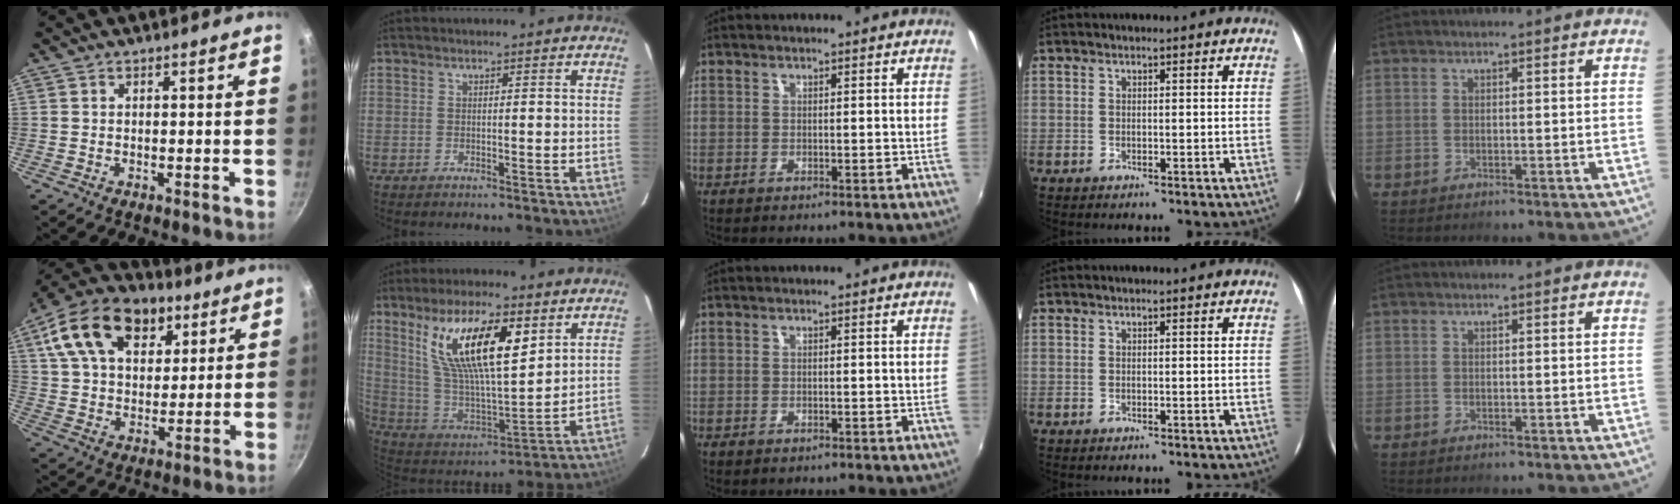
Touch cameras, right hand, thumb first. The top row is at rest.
{"thumb": {"total": 20.7, "force": [9.8, 13.1, 12.7], "torque": [-0.201, -0.007, 0.160]}, "index": {"total": 18.8, "force": [9.0, 5.9, 15.4], "torque": [-0.278, 0.002, 0.176]}, "middle": {"total": 0.7, "force": [-0.6, 0.3, 0.2], "torque": [-0.007, -0.005, -0.011]}}